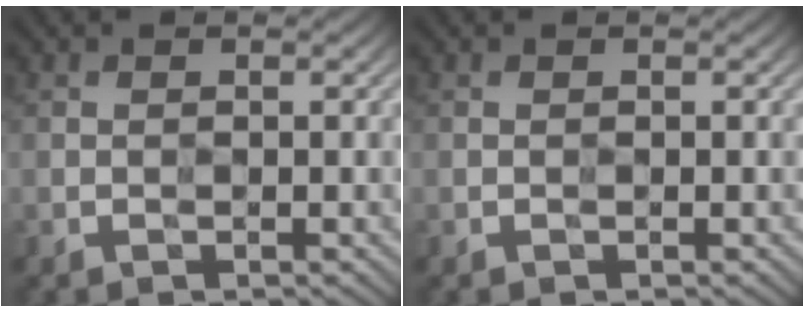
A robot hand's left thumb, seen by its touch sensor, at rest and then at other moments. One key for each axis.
{"total": 0.0}